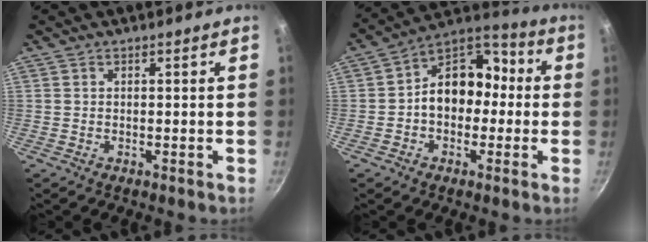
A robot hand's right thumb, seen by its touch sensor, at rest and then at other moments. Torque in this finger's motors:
{"motor_torque": [0.74, 2.38, 1.25, -0.39, 0.14]}